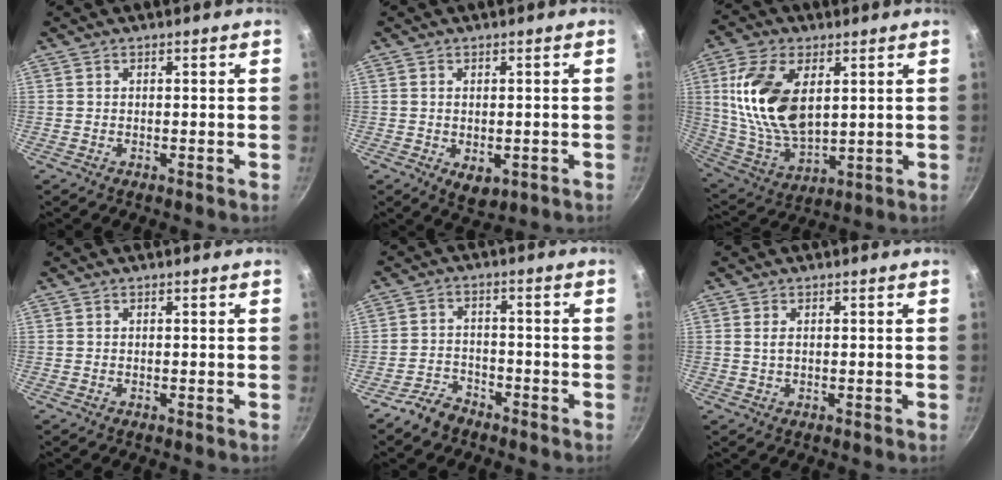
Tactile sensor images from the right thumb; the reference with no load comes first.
{"total": 4.3, "force": [-0.9, 2.7, 3.2], "torque": [-0.045, -0.012, -0.008]}
{"total": 17.9, "force": [4.3, 10.0, 14.1], "torque": [-0.263, -0.020, 0.095]}
{"total": 0.0}
{"total": 5.0, "force": [-3.9, 2.8, 1.4], "torque": [-0.018, 0.044, -0.071]}
{"total": 1.5, "force": [0.3, 0.8, 1.3], "torque": [-0.023, 0.000, 0.005]}